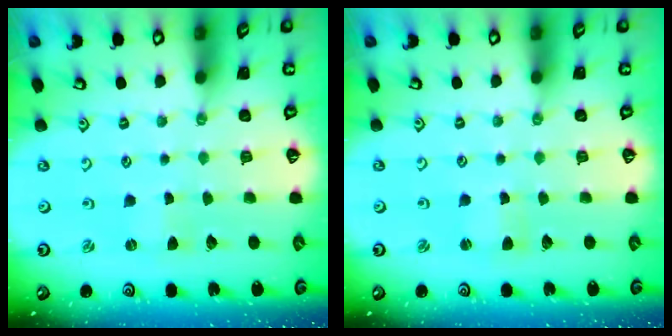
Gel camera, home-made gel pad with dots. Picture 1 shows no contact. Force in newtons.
{"total": 1.7, "press": 1.7, "slide": 0.3}